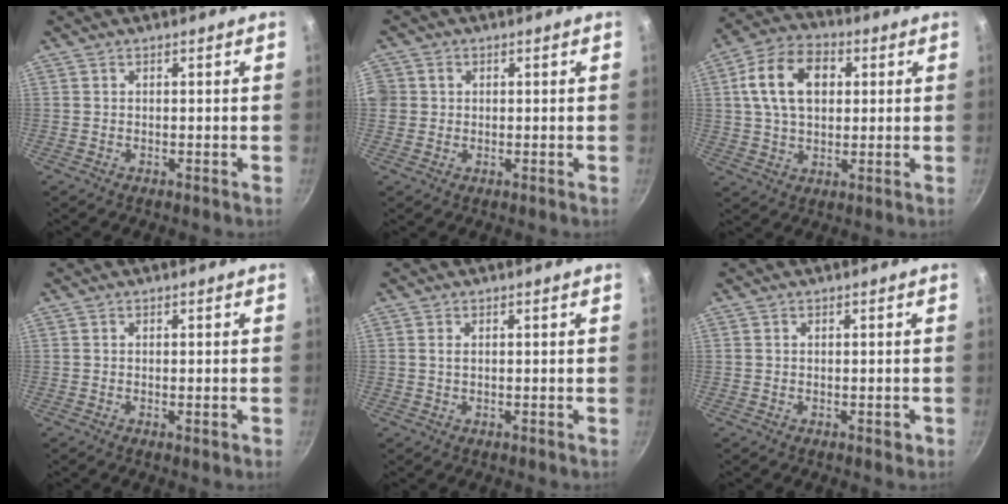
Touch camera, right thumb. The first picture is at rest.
{"total": 3.6, "force": [0.3, 3.4, 1.1], "torque": [-0.008, 0.006, 0.001]}
{"total": 13.8, "force": [3.2, 9.3, 9.6], "torque": [-0.154, 0.012, 0.043]}
{"total": 1.0, "force": [-0.3, 0.1, 1.0], "torque": [-0.017, -0.001, -0.005]}
{"total": 1.1, "force": [0.3, 0.6, 0.9], "torque": [-0.017, 0.001, 0.004]}
{"total": 1.1, "force": [-0.3, 0.7, 0.8], "torque": [-0.006, 0.002, -0.003]}